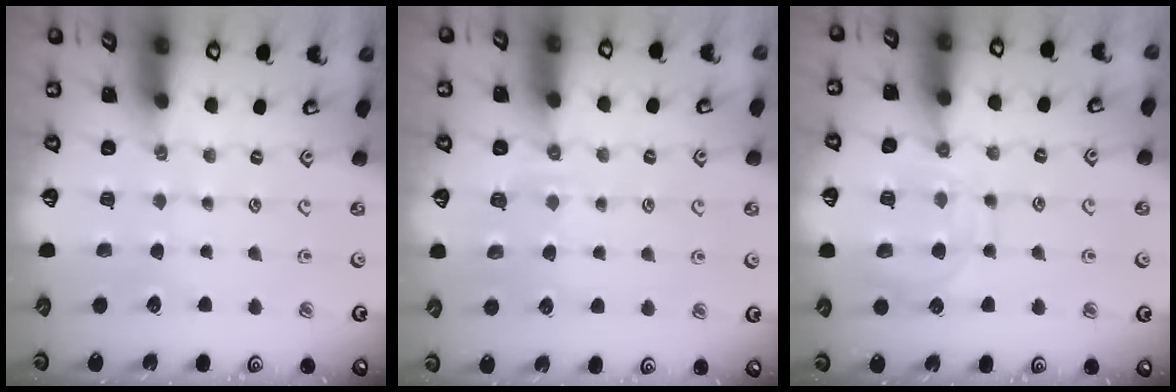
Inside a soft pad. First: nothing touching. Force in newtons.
{"total": 3.0, "press": 2.5, "slide": 1.6}
{"total": 11.5, "press": 11.4, "slide": 1.2}